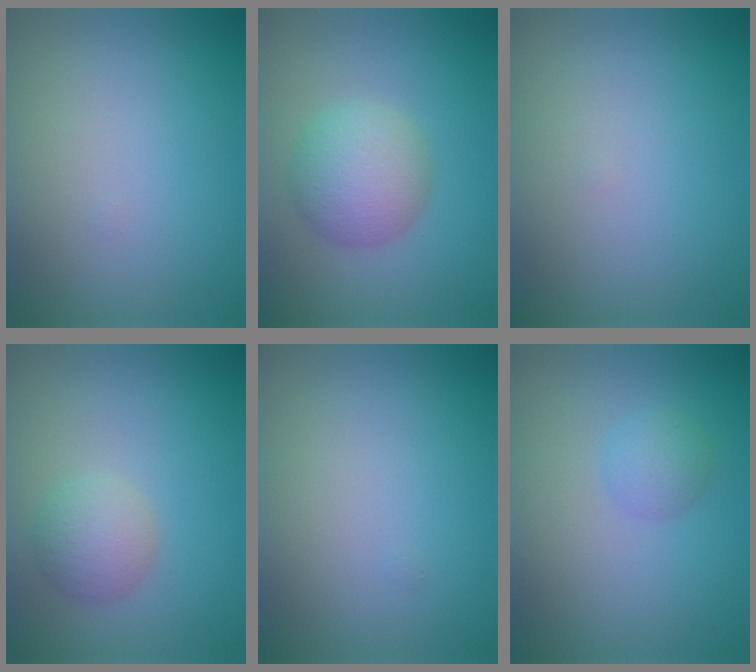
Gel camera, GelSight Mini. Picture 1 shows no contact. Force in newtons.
{"total": 4.7, "press": 4.7, "slide": 0.2}
{"total": 0.0}
{"total": 2.7, "press": 2.7, "slide": 0.2}
{"total": 0.0}
{"total": 1.7, "press": 1.7, "slide": 0.1}